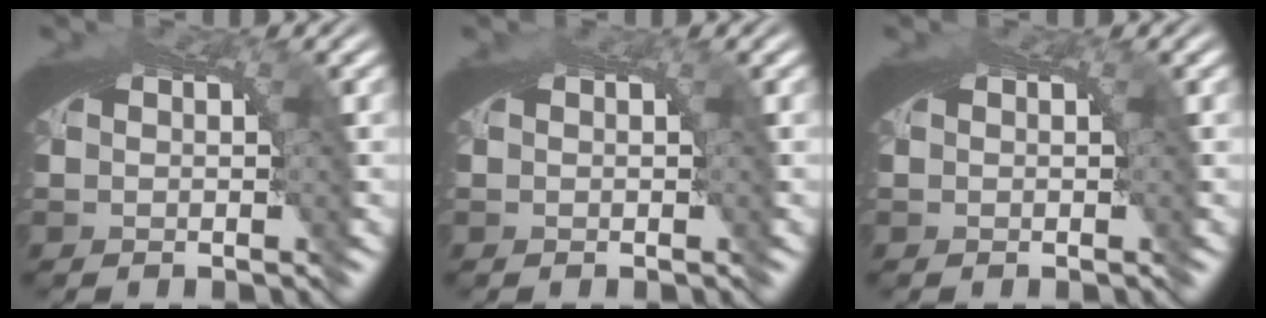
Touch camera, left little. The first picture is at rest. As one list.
[{"total": 0.5, "force": [-0.1, -0.1, -0.5], "torque": [0.006, -0.003, -0.001]}, {"total": 0.0}]